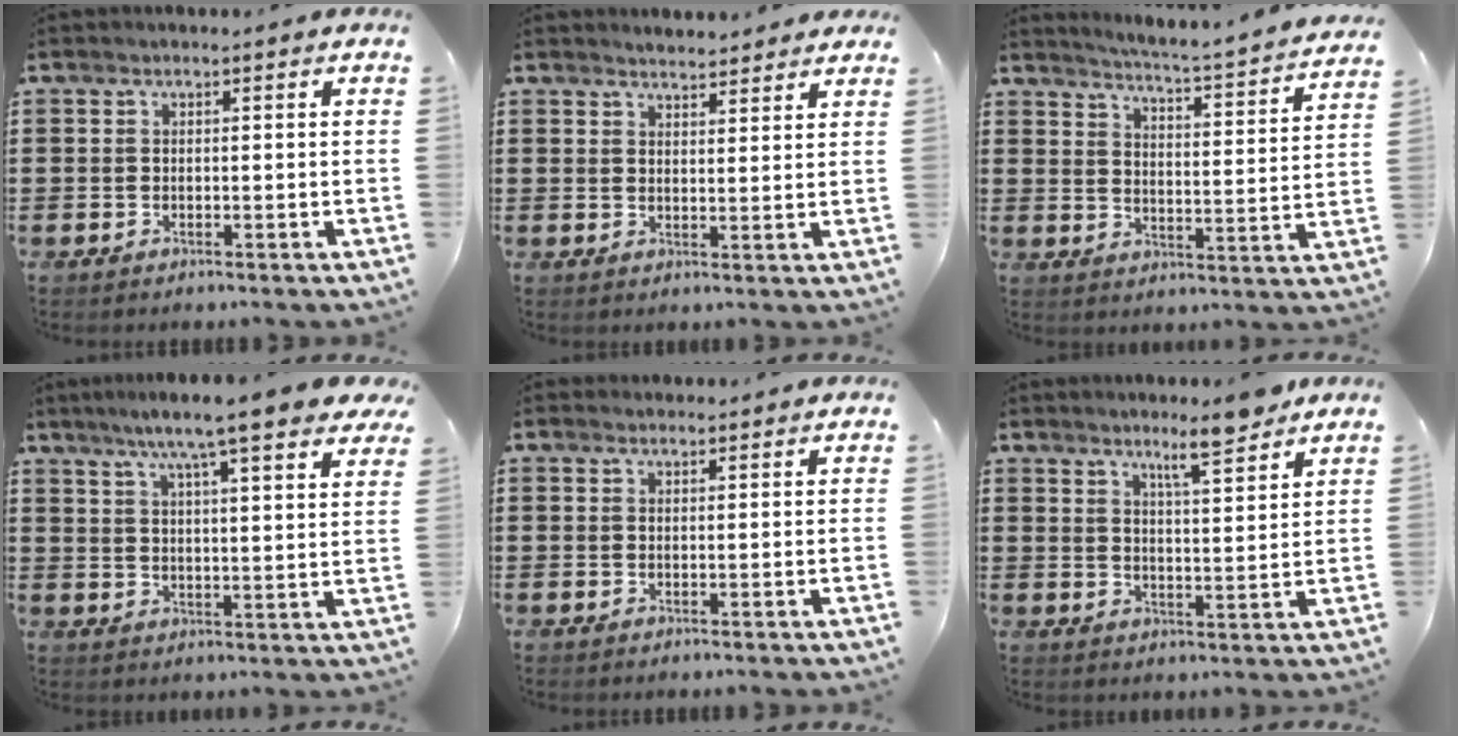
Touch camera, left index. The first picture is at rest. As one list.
[{"total": 2.6, "force": [2.6, 0.3, 0.0], "torque": [-0.007, -0.002, 0.050]}, {"total": 3.8, "force": [3.6, -1.0, 0.8], "torque": [-0.038, -0.040, 0.050]}, {"total": 8.1, "force": [6.7, 0.1, 4.6], "torque": [-0.105, -0.021, 0.111]}, {"total": 0.8, "force": [0.8, 0.1, 0.2], "torque": [-0.006, 0.001, 0.016]}, {"total": 6.7, "force": [5.6, 0.4, 3.6], "torque": [-0.062, -0.024, 0.093]}]